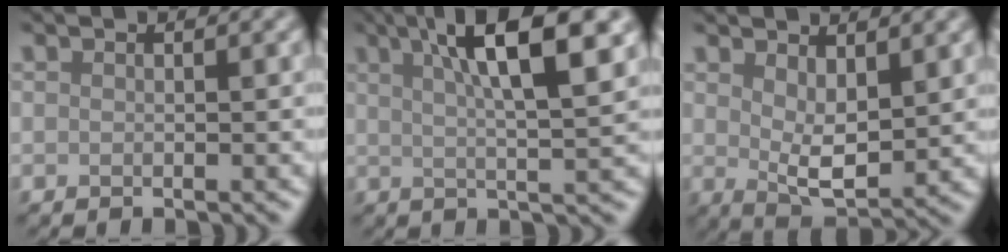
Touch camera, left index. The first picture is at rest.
{"total": 9.6, "force": [4.1, 2.3, 8.3], "torque": [-0.104, 0.020, 0.057]}
{"total": 4.0, "force": [1.5, 1.7, 3.2], "torque": [-0.062, -0.012, 0.034]}